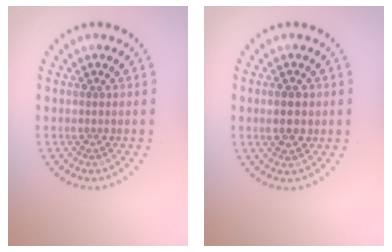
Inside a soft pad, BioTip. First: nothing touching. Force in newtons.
{"total": 2.4, "press": 2.4, "slide": 0.0}